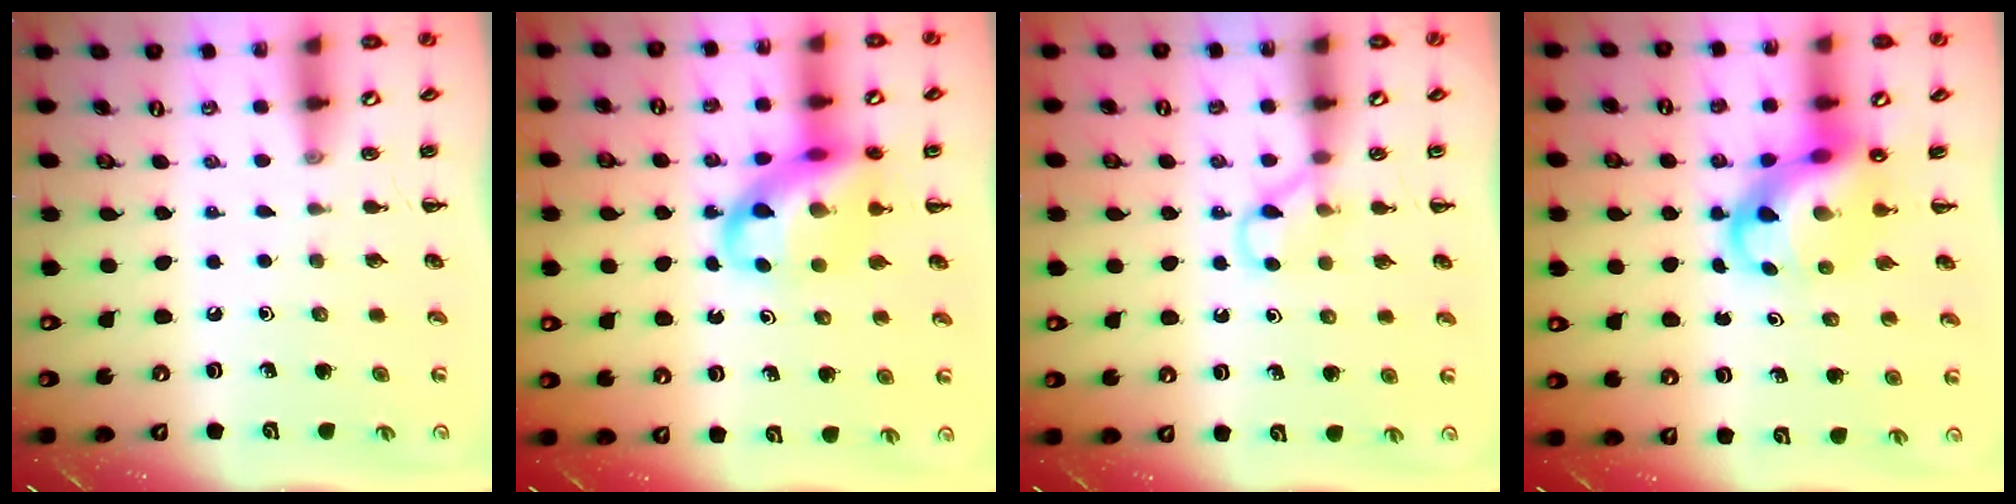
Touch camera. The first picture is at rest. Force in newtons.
{"total": 13.7, "press": 13.3, "slide": 3.3}
{"total": 4.0, "press": 3.8, "slide": 1.1}
{"total": 9.4, "press": 9.0, "slide": 2.8}